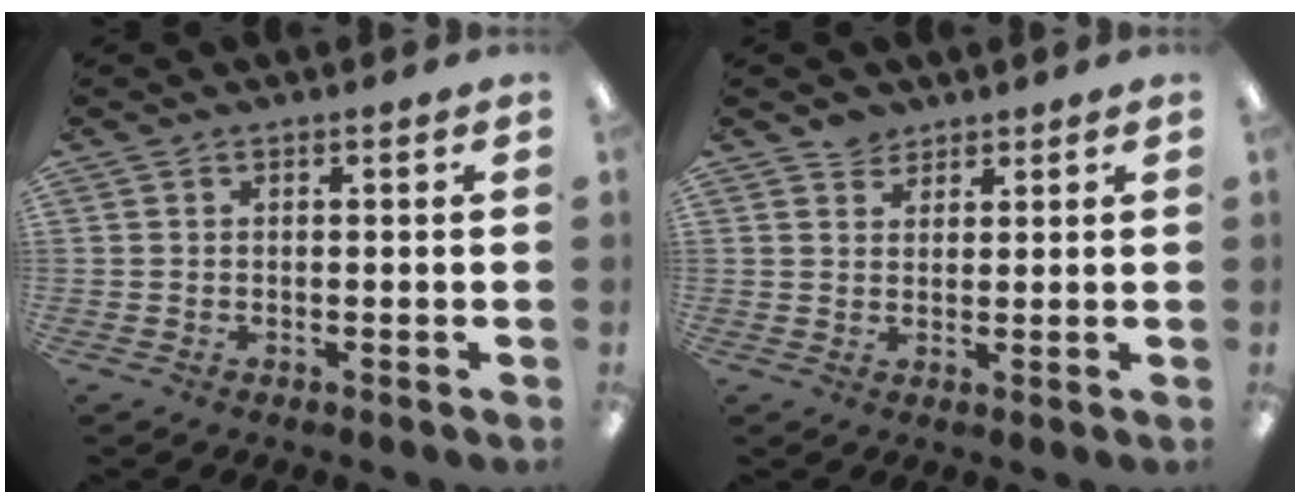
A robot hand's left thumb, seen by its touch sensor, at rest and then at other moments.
{"total": 3.1, "force": [2.5, 1.9, 0.2], "torque": [0.000, -0.005, 0.048]}